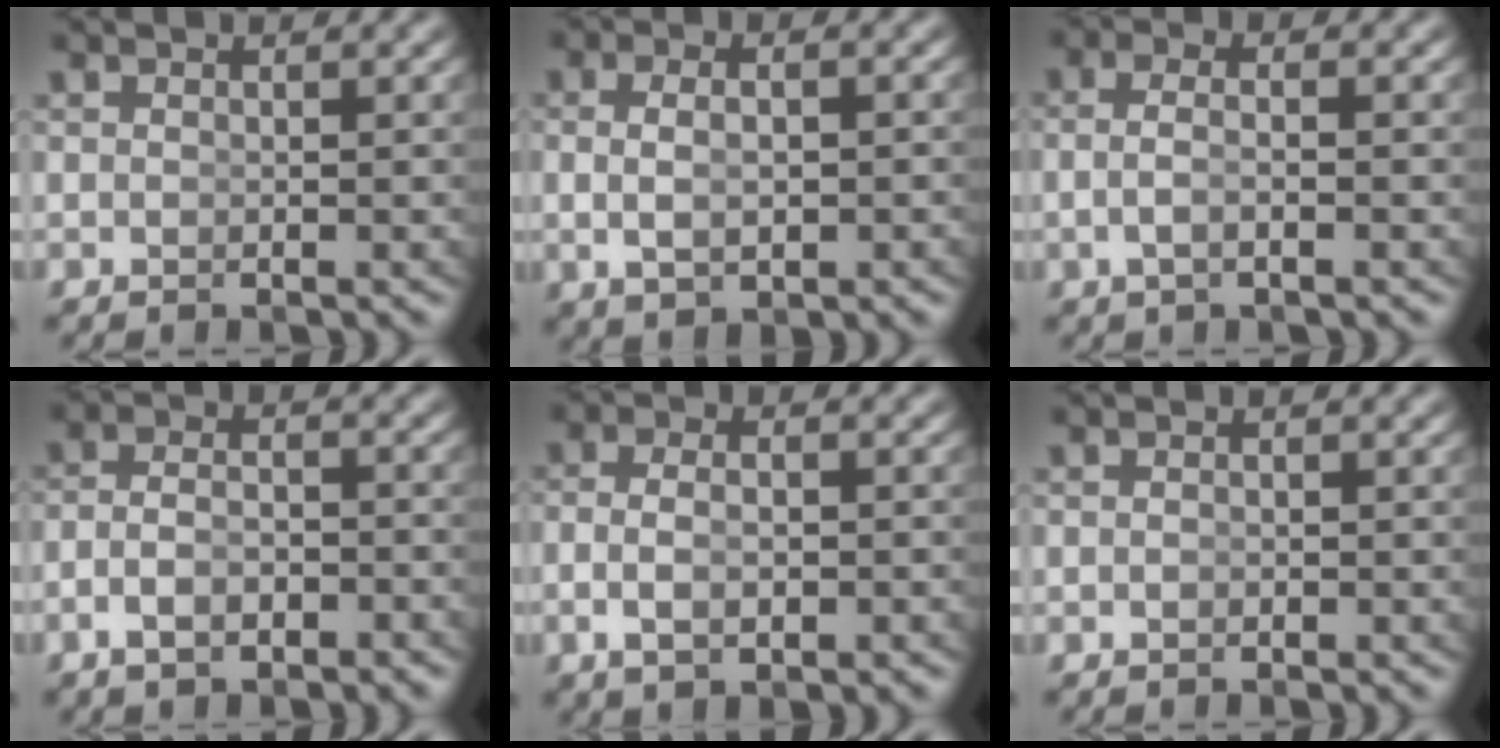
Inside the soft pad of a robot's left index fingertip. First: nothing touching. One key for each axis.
{"total": 3.2, "fx": -0.5, "fy": 1.4, "fz": 2.8, "tx": -0.052, "ty": -0.009, "tz": 0.004}
{"total": 2.3, "fx": -0.9, "fy": 0.4, "fz": 2.1, "tx": -0.049, "ty": -0.012, "tz": -0.009}
{"total": 3.4, "fx": -2.2, "fy": 1.5, "fz": 2.0, "tx": -0.038, "ty": -0.011, "tz": -0.032}
{"total": 3.2, "fx": -1.3, "fy": 1.3, "fz": 2.6, "tx": -0.055, "ty": -0.011, "tz": -0.014}
{"total": 0.5, "fx": -0.5, "fy": -0.1, "fz": 0.1, "tx": -0.009, "ty": -0.008, "tz": -0.004}